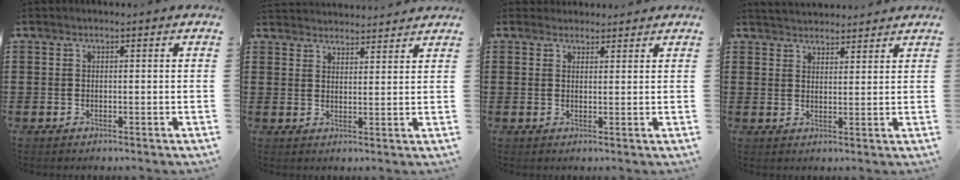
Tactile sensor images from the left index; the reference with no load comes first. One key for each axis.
{"total": 3.0, "fx": 3.0, "fy": 0.1, "fz": -0.3, "tx": -0.004, "ty": -0.012, "tz": 0.057}
{"total": 2.1, "fx": 1.9, "fy": 0.8, "fz": -0.1, "tx": -0.004, "ty": 0.004, "tz": 0.038}
{"total": 2.7, "fx": 2.7, "fy": 0.1, "fz": -0.3, "tx": -0.003, "ty": -0.006, "tz": 0.052}